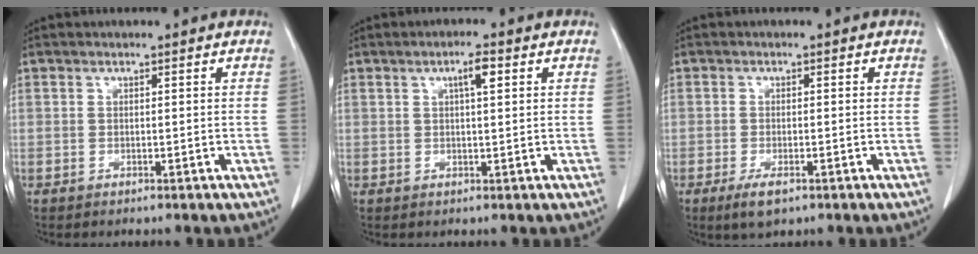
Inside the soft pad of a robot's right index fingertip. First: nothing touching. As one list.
[{"total": 3.1, "force": [1.3, 0.5, 2.7], "torque": [-0.043, 0.003, 0.019]}, {"total": 3.4, "force": [-1.9, 1.4, 2.4], "torque": [-0.044, -0.003, -0.029]}]